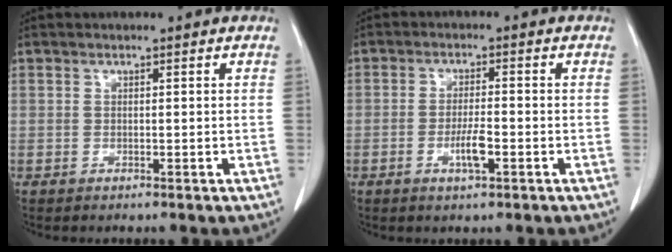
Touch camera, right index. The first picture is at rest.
{"total": 3.9, "force": [-1.5, 0.7, 3.6], "torque": [-0.067, -0.001, -0.026]}